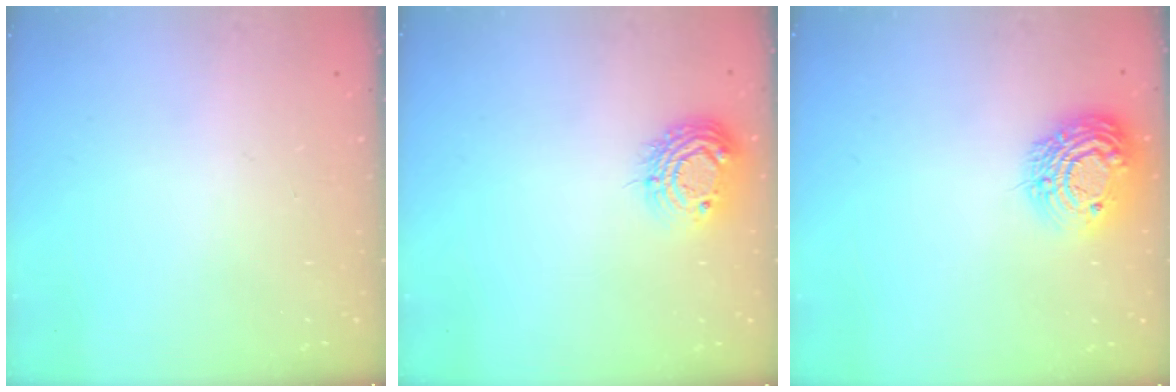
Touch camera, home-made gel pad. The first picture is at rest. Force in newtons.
{"total": 10.0, "press": 9.9, "slide": 0.8}
{"total": 14.0, "press": 14.0, "slide": 1.0}